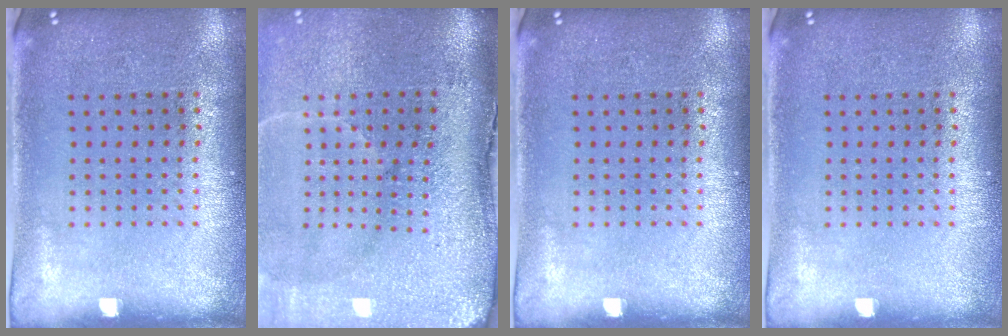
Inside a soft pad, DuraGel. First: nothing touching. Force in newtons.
{"total": 5.0, "press": 4.1, "slide": 2.9}
{"total": 0.0}
{"total": 0.0}